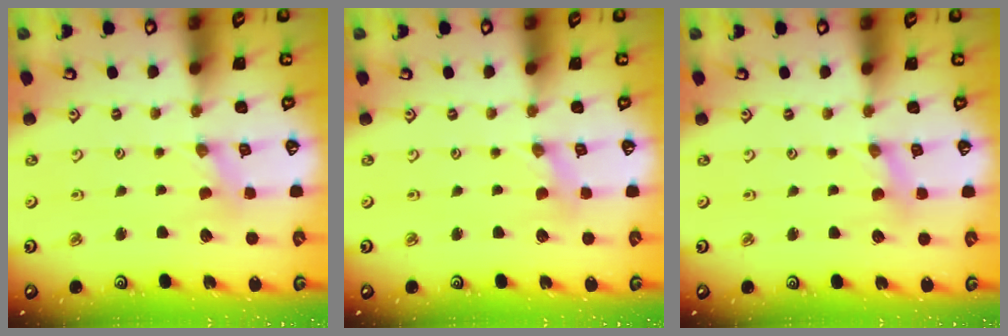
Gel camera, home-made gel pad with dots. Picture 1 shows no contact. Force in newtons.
{"total": 0.0}
{"total": 1.6, "press": 1.6, "slide": 0.3}